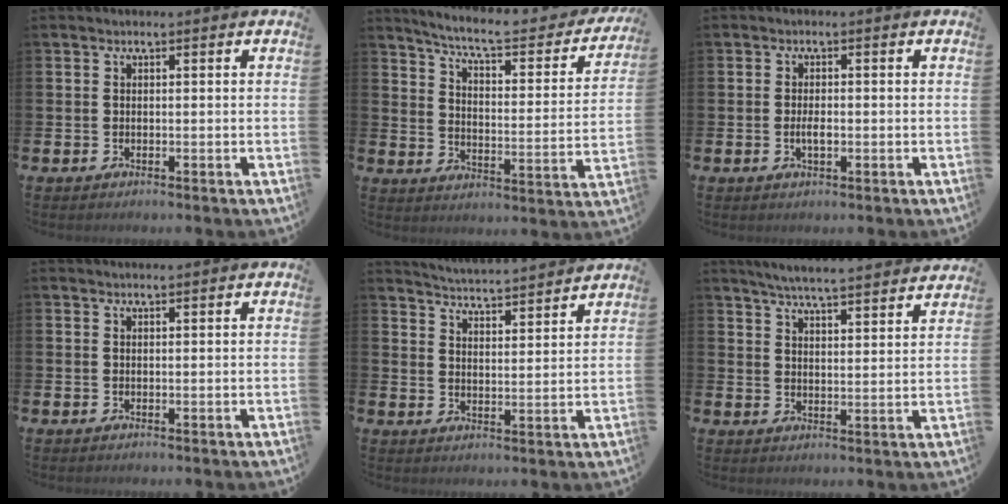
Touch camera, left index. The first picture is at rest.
{"total": 6.8, "force": [6.0, 1.2, 2.9], "torque": [-0.079, -0.044, 0.095]}
{"total": 1.9, "force": [-0.3, 0.8, 1.7], "torque": [-0.026, -0.001, -0.008]}
{"total": 0.7, "force": [0.7, -0.1, 0.1], "torque": [0.001, -0.001, 0.013]}
{"total": 4.6, "force": [4.5, -0.4, 0.1], "torque": [-0.020, -0.039, 0.078]}
{"total": 5.8, "force": [5.7, -0.2, 1.1], "torque": [-0.034, -0.039, 0.099]}